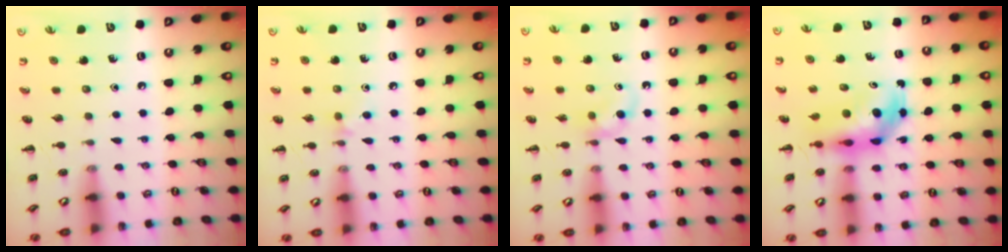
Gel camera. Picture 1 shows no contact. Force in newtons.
{"total": 4.0, "press": 3.7, "slide": 1.6}
{"total": 2.5, "press": 2.3, "slide": 1.0}
{"total": 6.4, "press": 6.2, "slide": 1.5}